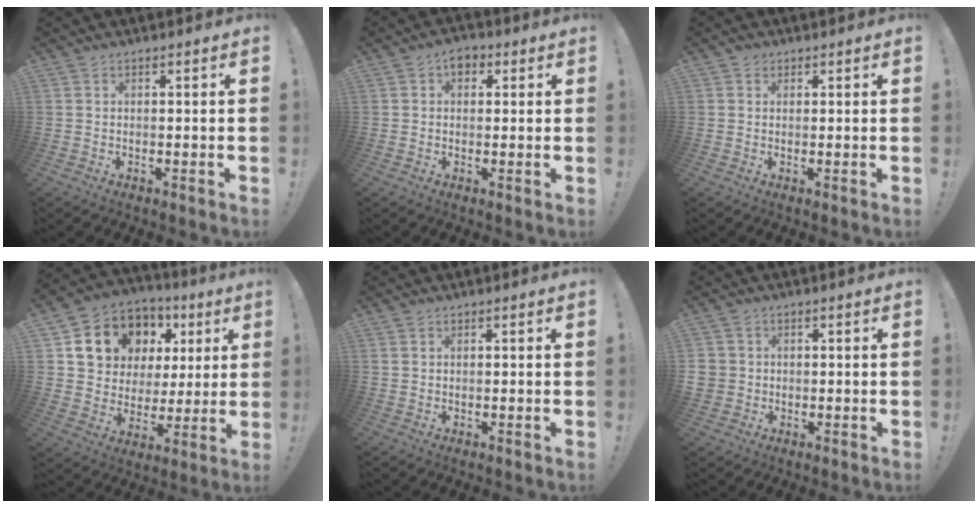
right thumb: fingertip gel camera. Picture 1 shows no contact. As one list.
[{"total": 3.9, "force": [1.4, 2.8, 2.3], "torque": [-0.024, -0.001, 0.021]}, {"total": 1.4, "force": [0.8, 1.1, 0.4], "torque": [-0.007, 0.001, 0.013]}, {"total": 12.5, "force": [6.3, 10.0, 4.0], "torque": [-0.067, -0.042, 0.138]}, {"total": 0.7, "force": [0.4, 0.5, 0.1], "torque": [-0.003, 0.001, 0.008]}, {"total": 3.5, "force": [0.1, 3.4, 1.0], "torque": [-0.022, 0.001, 0.003]}]